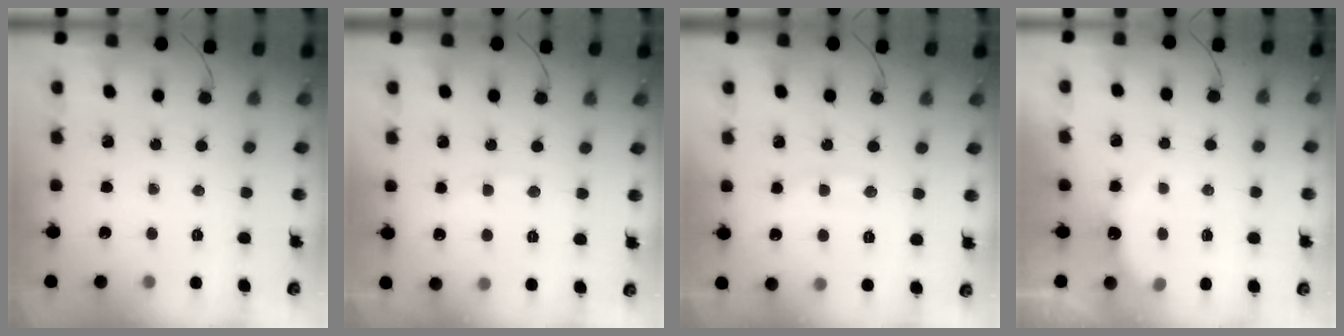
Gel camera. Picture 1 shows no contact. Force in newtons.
{"total": 7.7, "press": 7.5, "slide": 1.6}
{"total": 8.9, "press": 8.8, "slide": 1.1}
{"total": 5.5, "press": 5.4, "slide": 1.0}